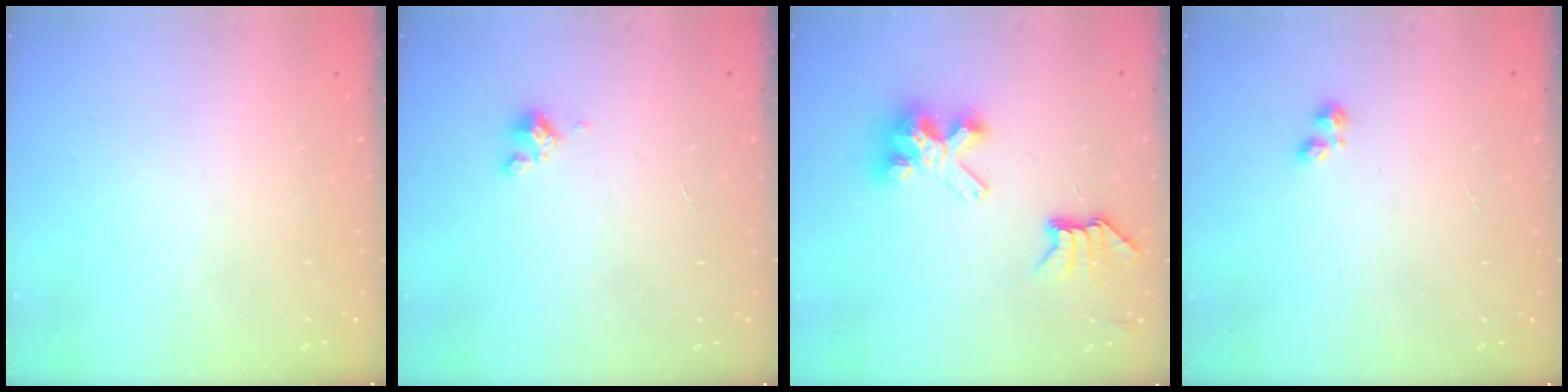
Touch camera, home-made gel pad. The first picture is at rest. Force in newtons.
{"total": 1.2, "press": 1.2, "slide": 0.2}
{"total": 6.8, "press": 6.8, "slide": 0.2}
{"total": 1.7, "press": 1.7, "slide": 0.5}